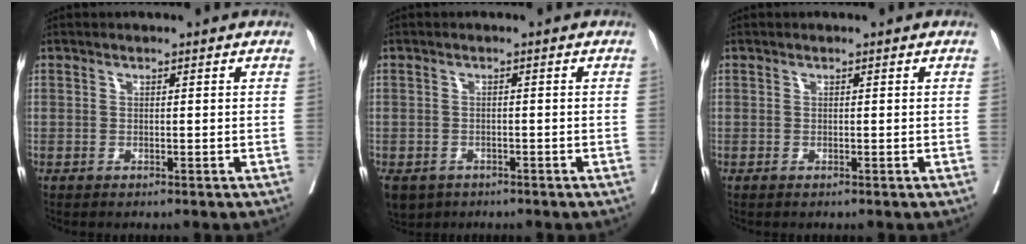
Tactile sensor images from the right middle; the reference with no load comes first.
{"total": 6.2, "force": [-3.9, 4.5, 1.8], "torque": [-0.039, -0.004, -0.060]}
{"total": 0.0}